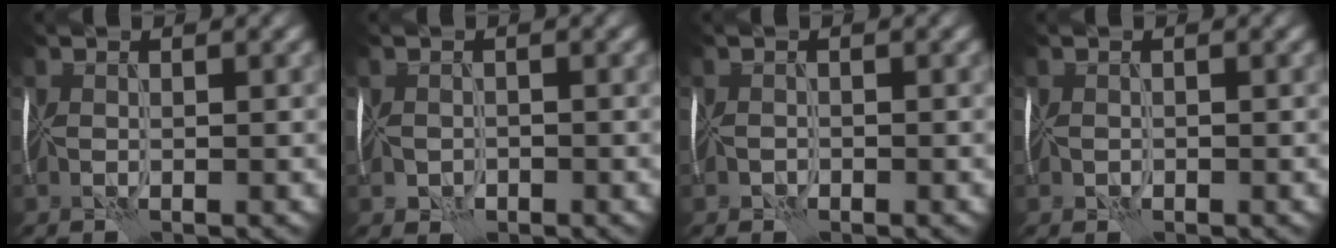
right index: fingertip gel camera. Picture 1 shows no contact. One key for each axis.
{"total": 1.7, "fx": -0.8, "fy": 1.2, "fz": 0.9, "tx": -0.016, "ty": -0.004, "tz": -0.012}
{"total": 1.0, "fx": -0.8, "fy": 0.5, "fz": 0.5, "tx": -0.009, "ty": 0.001, "tz": -0.015}
{"total": 1.0, "fx": -0.5, "fy": 0.6, "fz": 0.7, "tx": -0.012, "ty": -0.003, "tz": -0.006}